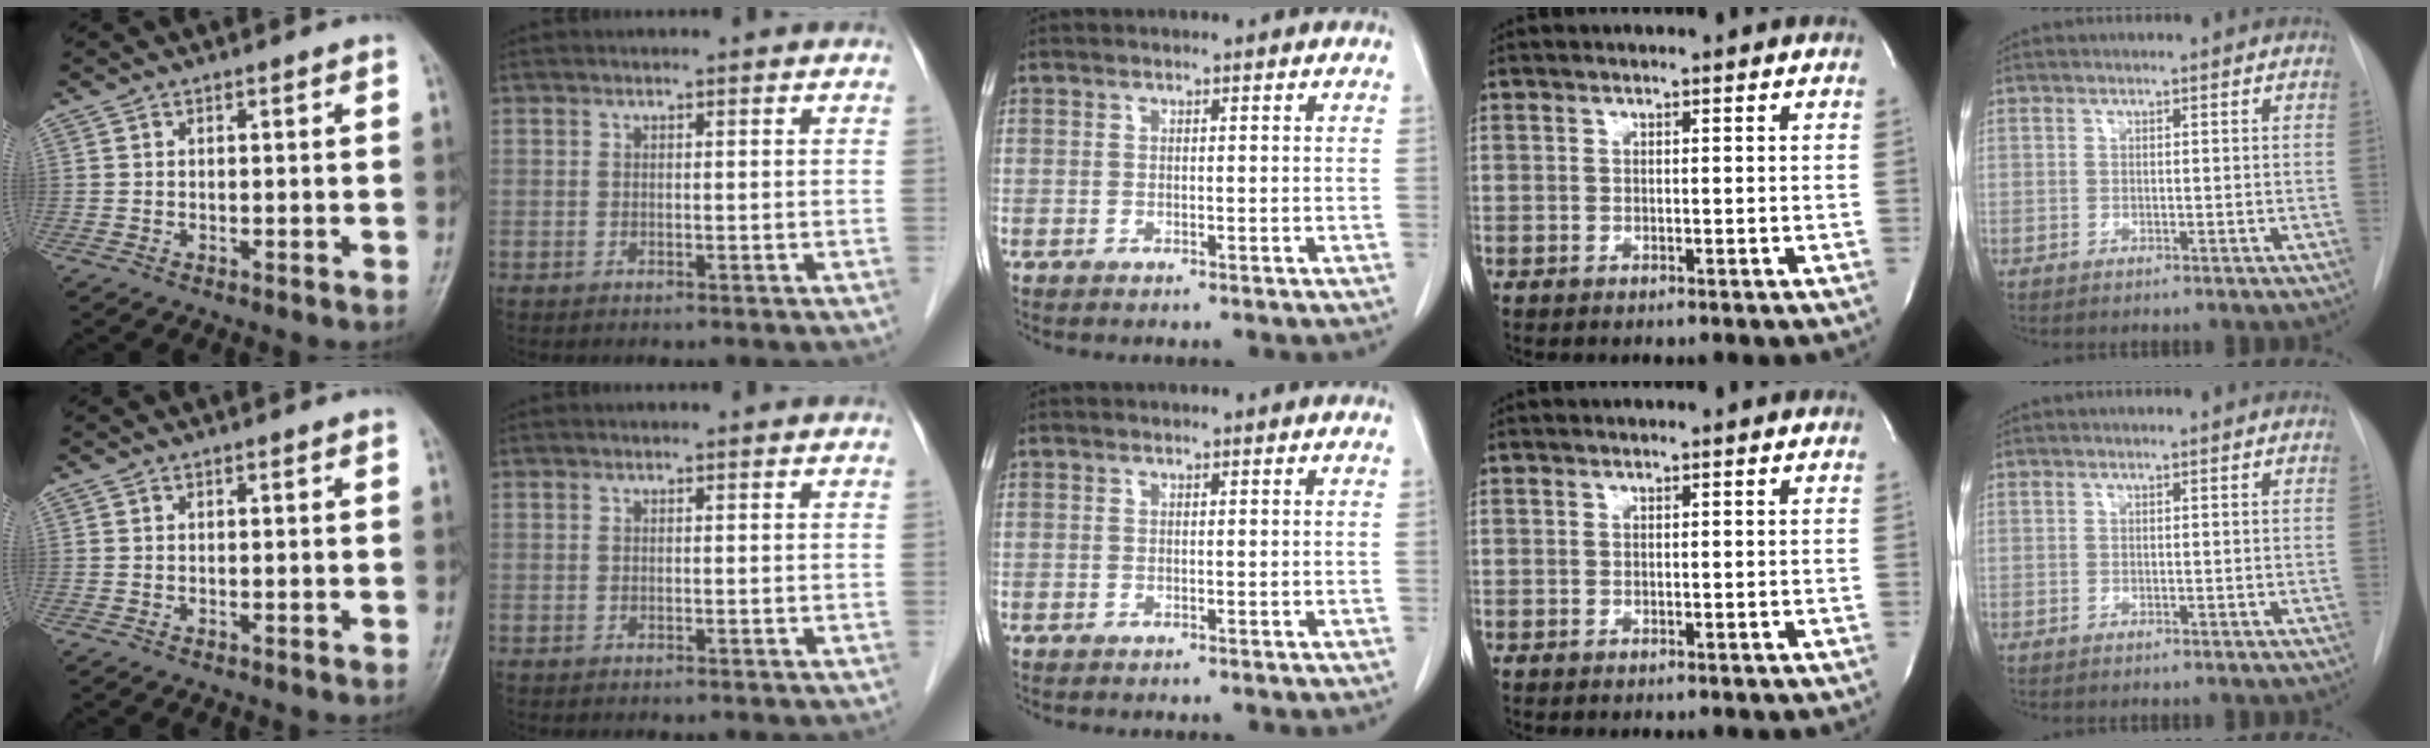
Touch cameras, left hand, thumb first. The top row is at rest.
{}